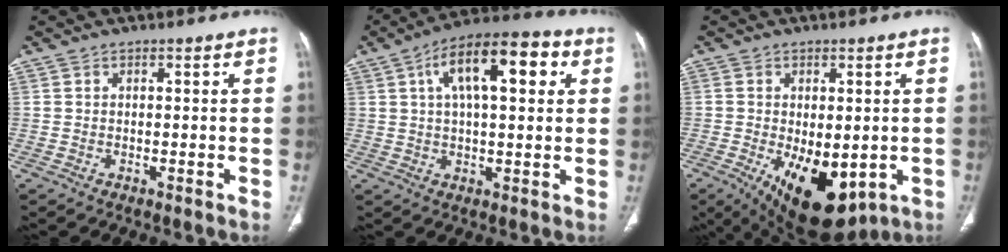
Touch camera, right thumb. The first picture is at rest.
{"total": 15.7, "force": [5.1, 6.5, 13.4], "torque": [-0.192, 0.019, 0.073]}
{"total": 15.1, "force": [-4.6, 8.0, 12.0], "torque": [-0.176, -0.018, -0.044]}